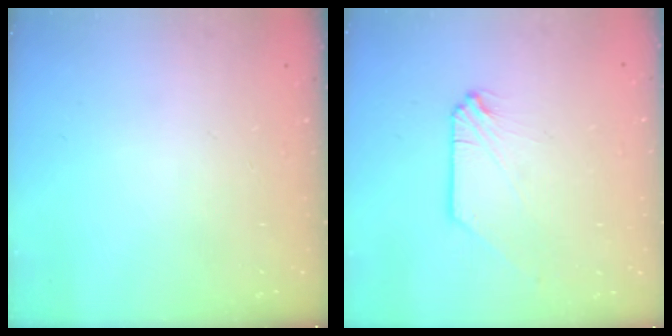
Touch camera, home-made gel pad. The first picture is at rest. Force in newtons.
{"total": 0.0}